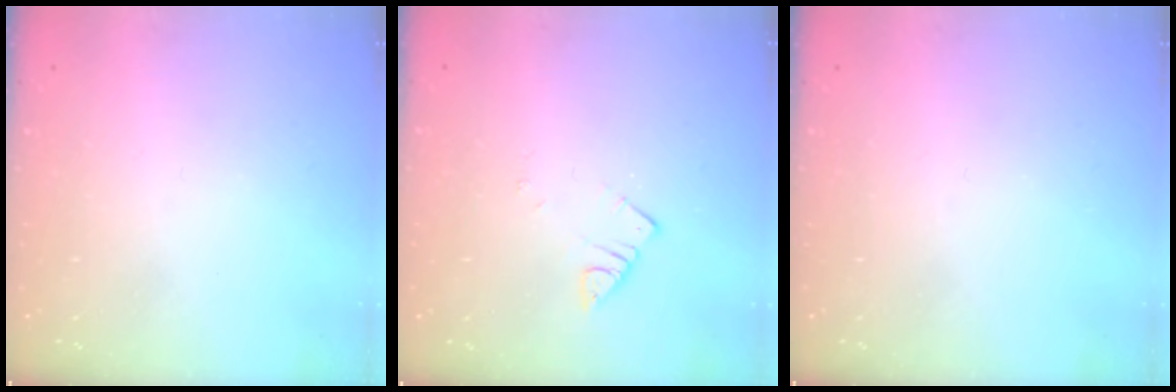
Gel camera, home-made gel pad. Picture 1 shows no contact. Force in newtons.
{"total": 2.5, "press": 2.5, "slide": 0.3}
{"total": 0.0}